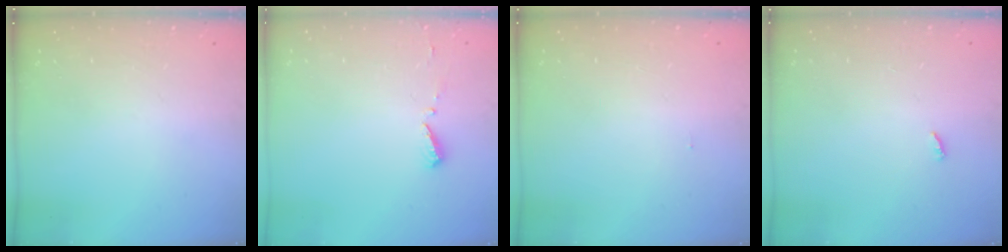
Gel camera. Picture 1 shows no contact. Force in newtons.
{"total": 4.7, "press": 4.7, "slide": 0.4}
{"total": 6.0, "press": 0.9, "slide": 5.9}
{"total": 2.3, "press": 2.3, "slide": 0.2}